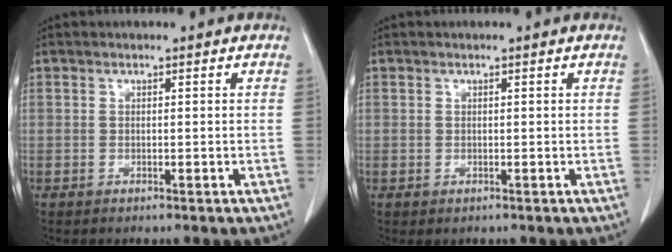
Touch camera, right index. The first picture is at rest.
{"total": 0.6, "force": [0.0, 0.6, 0.1], "torque": [0.000, 0.003, -0.001]}